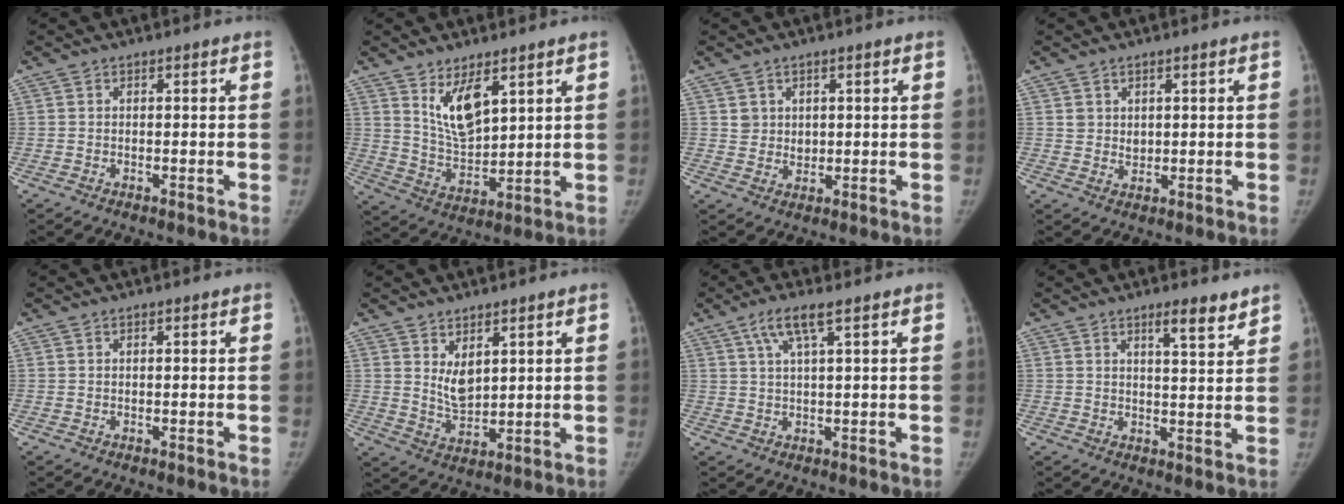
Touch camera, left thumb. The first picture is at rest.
{"total": 9.2, "force": [4.9, 4.0, 6.7], "torque": [-0.100, -0.040, 0.100]}
{"total": 3.2, "force": [1.4, 2.8, 0.6], "torque": [0.007, -0.010, 0.029]}
{"total": 2.4, "force": [1.0, 2.0, 0.7], "torque": [-0.001, -0.009, 0.022]}
{"total": 0.0}
{"total": 5.4, "force": [2.4, 2.8, 3.9], "torque": [-0.056, -0.028, 0.054]}
{"total": 5.0, "force": [2.6, 0.6, 4.3], "torque": [-0.097, 0.002, 0.056]}
{"total": 5.0, "force": [3.8, 0.8, 3.3], "torque": [-0.041, -0.030, 0.055]}